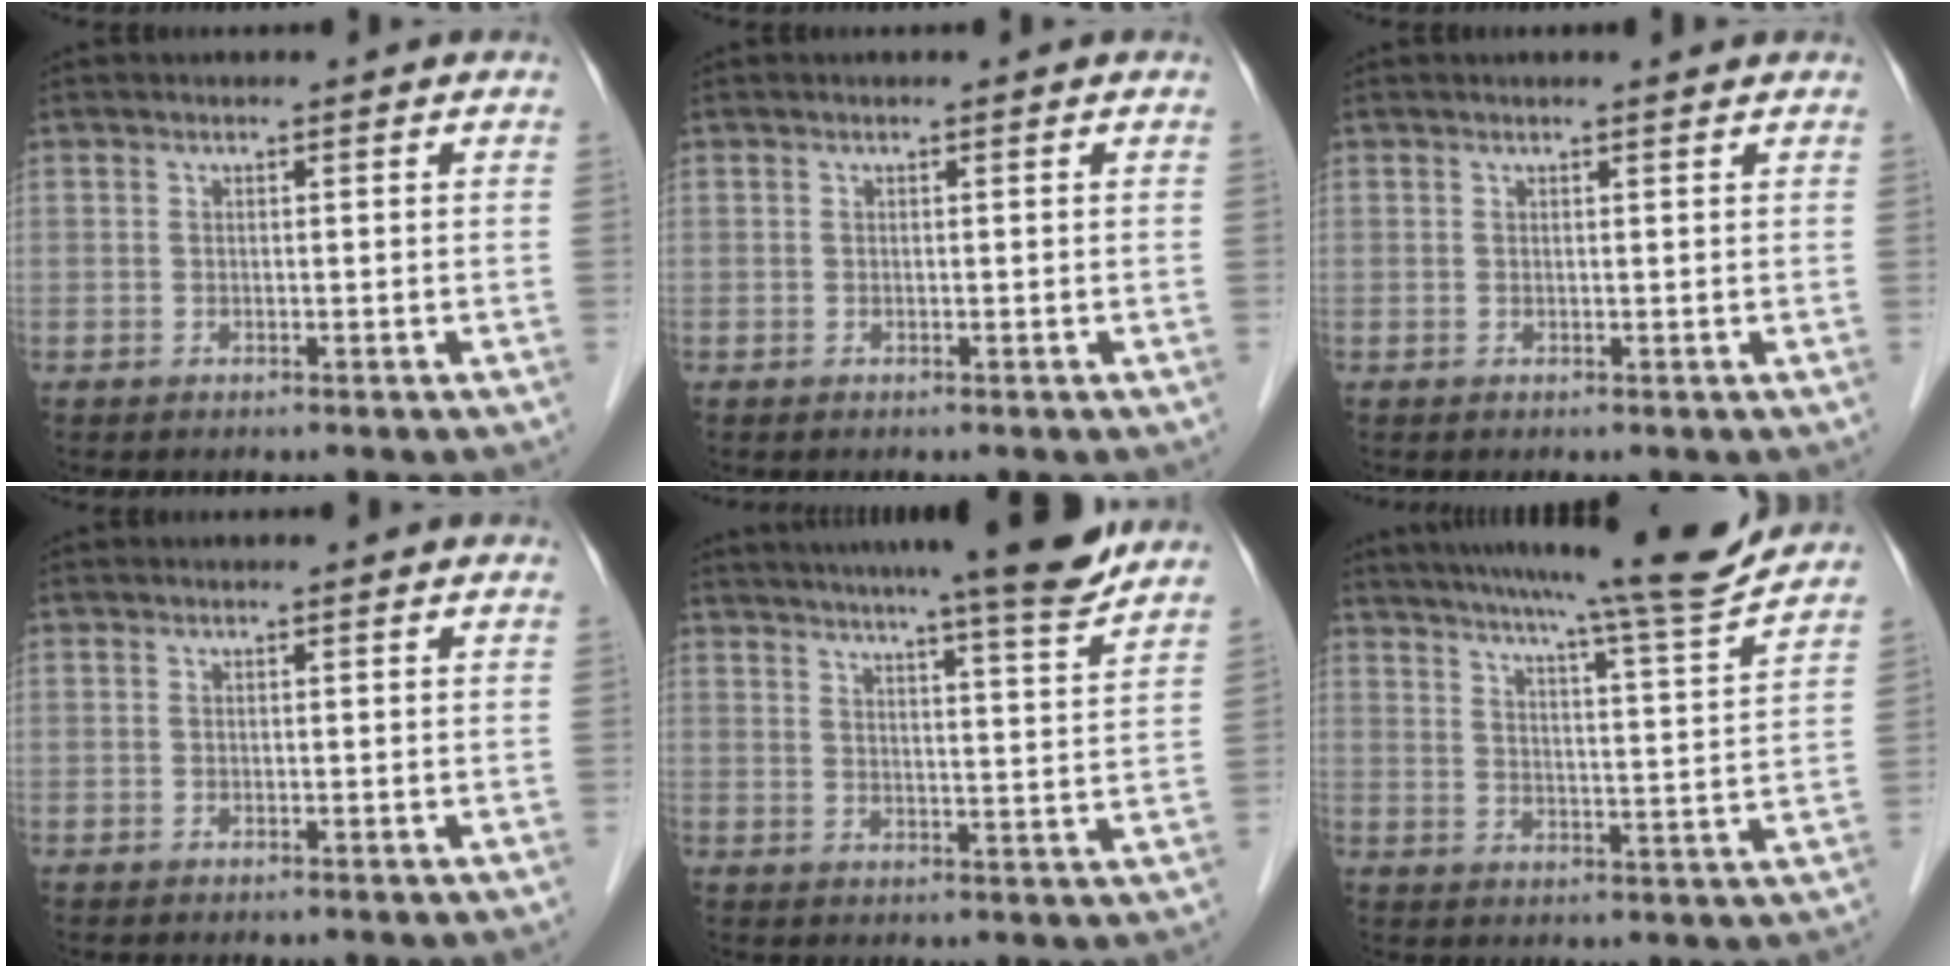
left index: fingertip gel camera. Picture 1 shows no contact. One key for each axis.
{"total": 0.0}
{"total": 1.3, "fx": 1.2, "fy": -0.1, "fz": 0.4, "tx": -0.011, "ty": 0.002, "tz": 0.018}
{"total": 0.0}
{"total": 16.6, "fx": 14.6, "fy": -0.5, "fz": 7.9, "tx": -0.123, "ty": -0.018, "tz": 0.191}
{"total": 16.7, "fx": 15.0, "fy": -1.4, "fz": 7.2, "tx": -0.117, "ty": -0.033, "tz": 0.203}